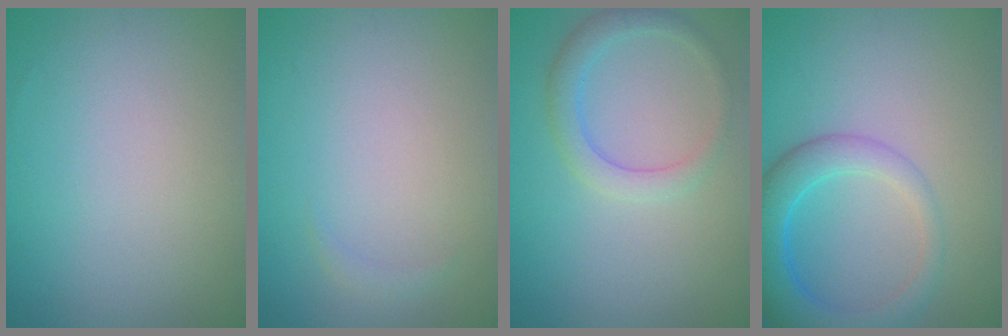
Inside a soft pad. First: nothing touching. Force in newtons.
{"total": 0.6, "press": 0.6, "slide": 0.0}
{"total": 2.6, "press": 2.6, "slide": 0.2}
{"total": 4.9, "press": 4.9, "slide": 0.4}